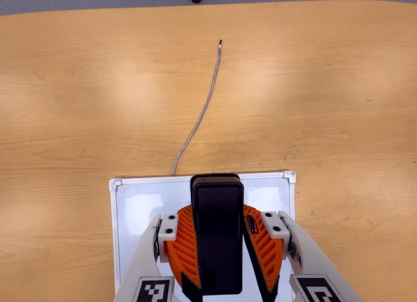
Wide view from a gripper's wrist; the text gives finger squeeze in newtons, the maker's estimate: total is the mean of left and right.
{"total": 9.0, "left": 8.3, "right": 9.6}